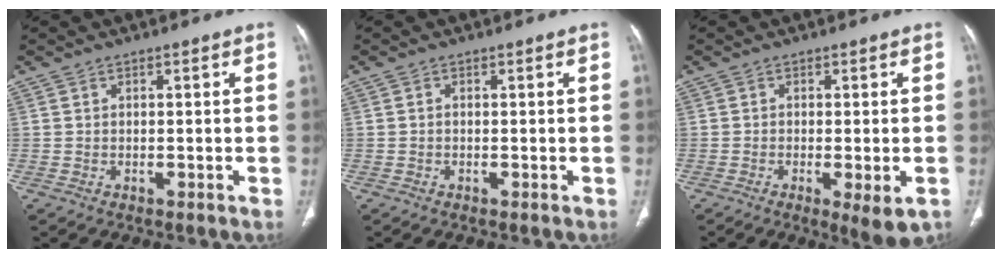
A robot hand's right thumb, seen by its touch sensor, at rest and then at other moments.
{"total": 0.0}
{"total": 5.3, "force": [-2.0, 1.2, 4.7], "torque": [-0.072, -0.016, -0.028]}